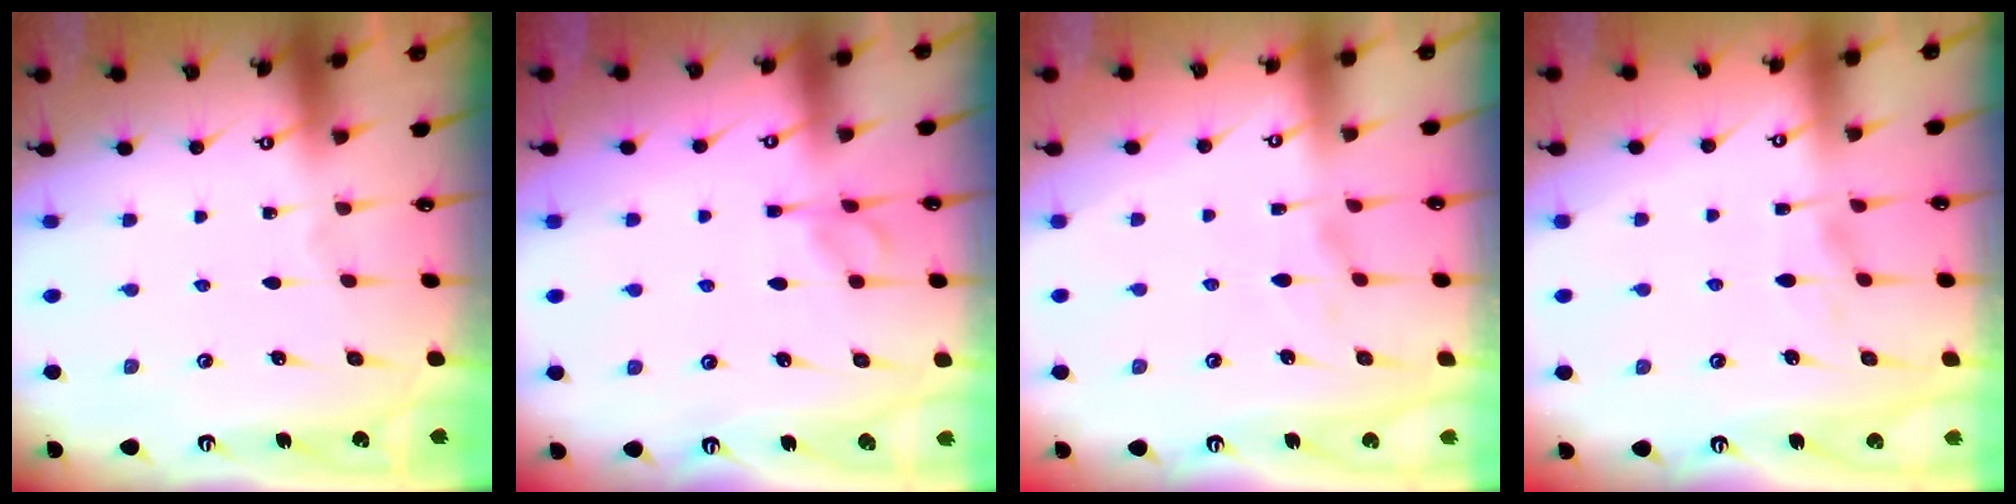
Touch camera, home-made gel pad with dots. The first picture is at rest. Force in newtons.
{"total": 5.7, "press": 5.7, "slide": 0.5}
{"total": 2.3, "press": 2.1, "slide": 1.1}
{"total": 1.7, "press": 1.4, "slide": 1.1}